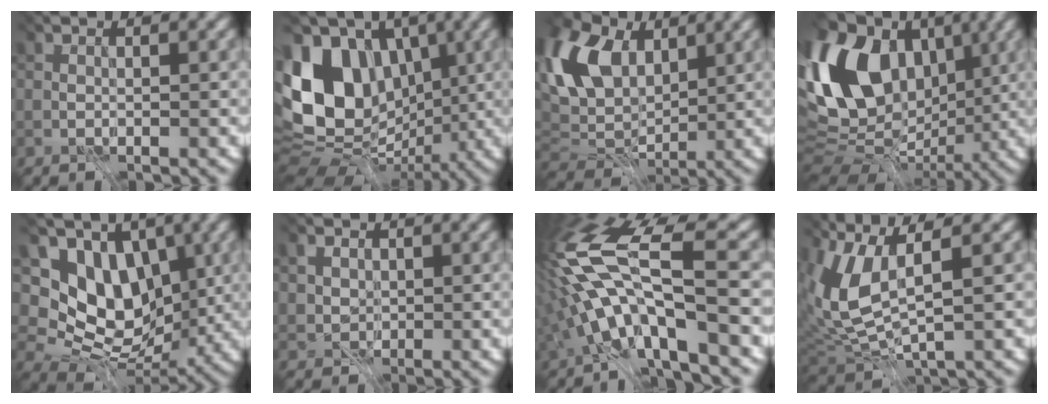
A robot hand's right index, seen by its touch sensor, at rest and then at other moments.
{"total": 11.7, "force": [-0.3, 9.2, 7.2], "torque": [-0.157, 0.009, 0.004]}
{"total": 8.6, "force": [2.0, 5.6, 6.2], "torque": [-0.153, 0.007, 0.053]}
{"total": 13.6, "force": [1.5, 9.6, 9.5], "torque": [-0.183, 0.026, 0.036]}
{"total": 6.7, "force": [-0.1, 5.1, 4.3], "torque": [-0.082, -0.032, 0.018]}
{"total": 1.6, "force": [0.3, 1.5, 0.5], "torque": [-0.043, -0.009, 0.029]}
{"total": 11.0, "force": [-3.4, 2.2, 10.2], "torque": [-0.210, 0.007, -0.044]}
{"total": 6.7, "force": [0.4, 2.4, 6.2], "torque": [-0.178, -0.010, 0.036]}